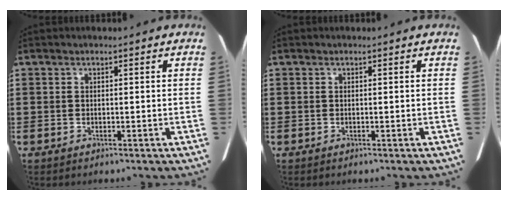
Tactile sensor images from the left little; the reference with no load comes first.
{"total": 0.0}